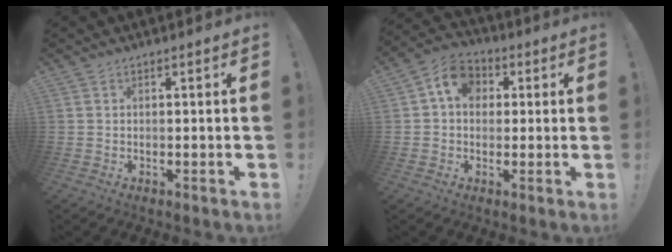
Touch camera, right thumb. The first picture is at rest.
{"total": 9.7, "force": [2.7, 7.7, 5.3], "torque": [-0.078, 0.004, 0.053]}